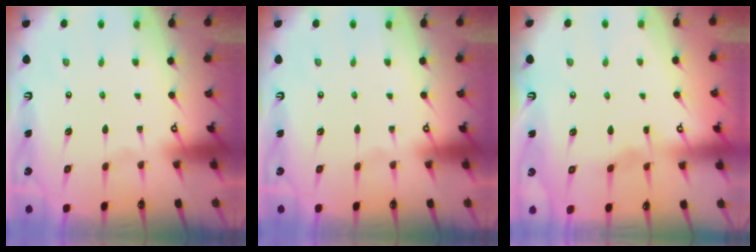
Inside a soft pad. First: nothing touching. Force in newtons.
{"total": 0.0}
{"total": 2.6, "press": 2.6, "slide": 0.2}